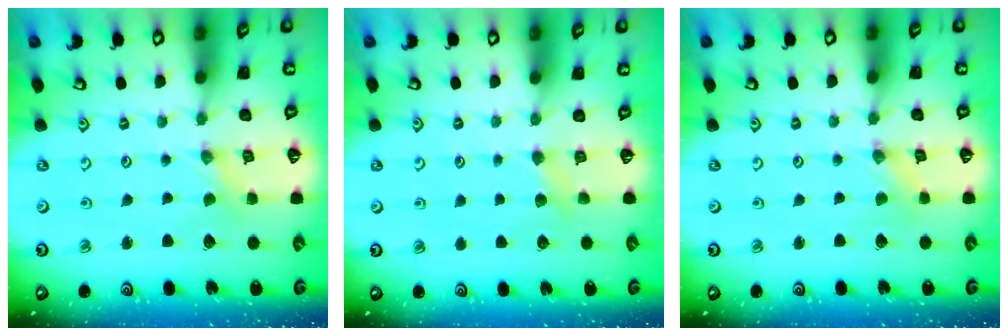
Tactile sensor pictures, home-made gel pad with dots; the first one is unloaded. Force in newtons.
{"total": 3.5, "press": 3.5, "slide": 0.5}
{"total": 0.0}